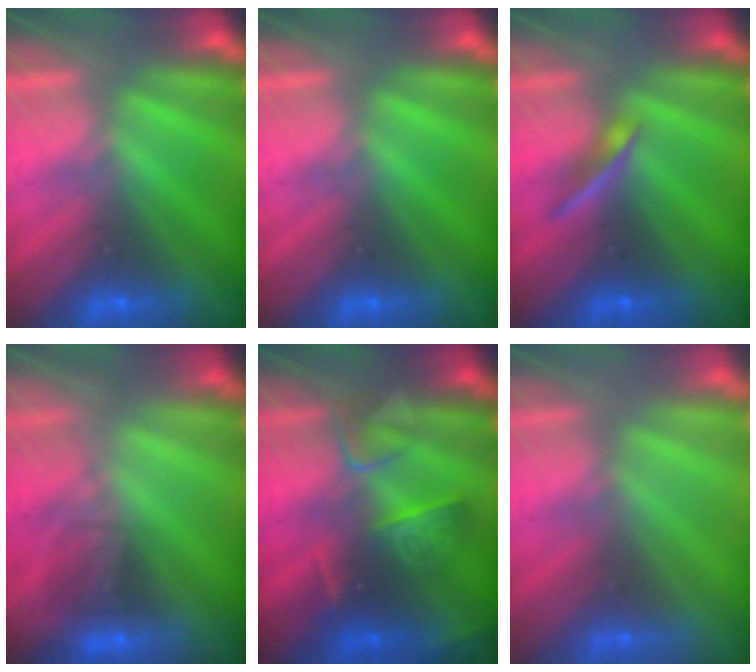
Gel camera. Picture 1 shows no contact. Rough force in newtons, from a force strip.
{"total": 0.0}
{"total": 2.3}
{"total": 1.7}
{"total": 2.7}
{"total": 3.3}